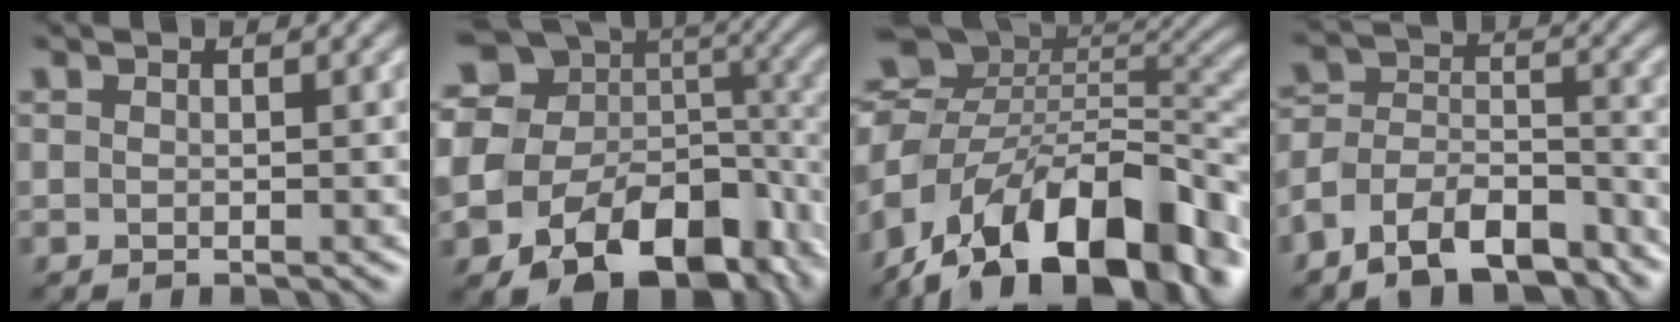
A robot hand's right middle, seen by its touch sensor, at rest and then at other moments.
{"total": 19.3, "force": [-5.5, 13.7, 12.5], "torque": [-0.189, -0.023, -0.066]}
{"total": 17.5, "force": [-9.1, 9.4, 11.6], "torque": [-0.198, 0.004, -0.149]}
{"total": 9.6, "force": [-7.3, 4.3, 4.5], "torque": [-0.080, 0.002, -0.134]}